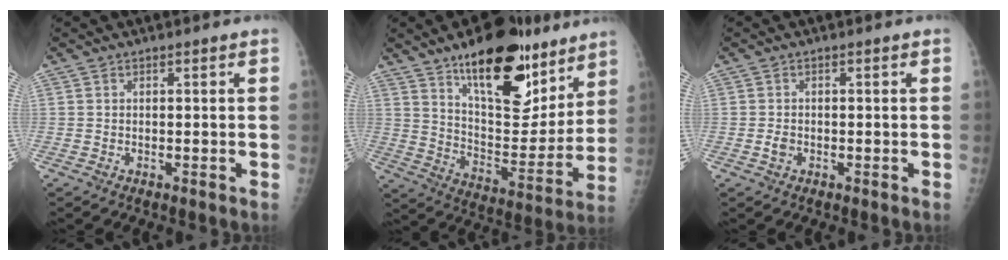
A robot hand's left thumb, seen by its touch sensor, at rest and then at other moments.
{"total": 23.7, "force": [15.0, 10.1, 15.3], "torque": [-0.175, -0.077, 0.236]}
{"total": 1.4, "force": [-0.6, 1.1, 0.7], "torque": [-0.013, 0.004, -0.012]}